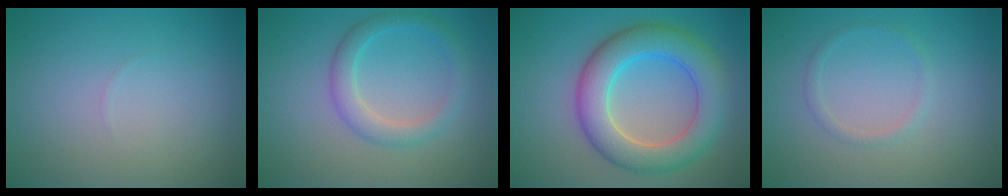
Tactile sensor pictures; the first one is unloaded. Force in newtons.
{"total": 2.8, "press": 2.8, "slide": 0.1}
{"total": 7.1, "press": 7.1, "slide": 0.2}
{"total": 1.0, "press": 1.0, "slide": 0.1}